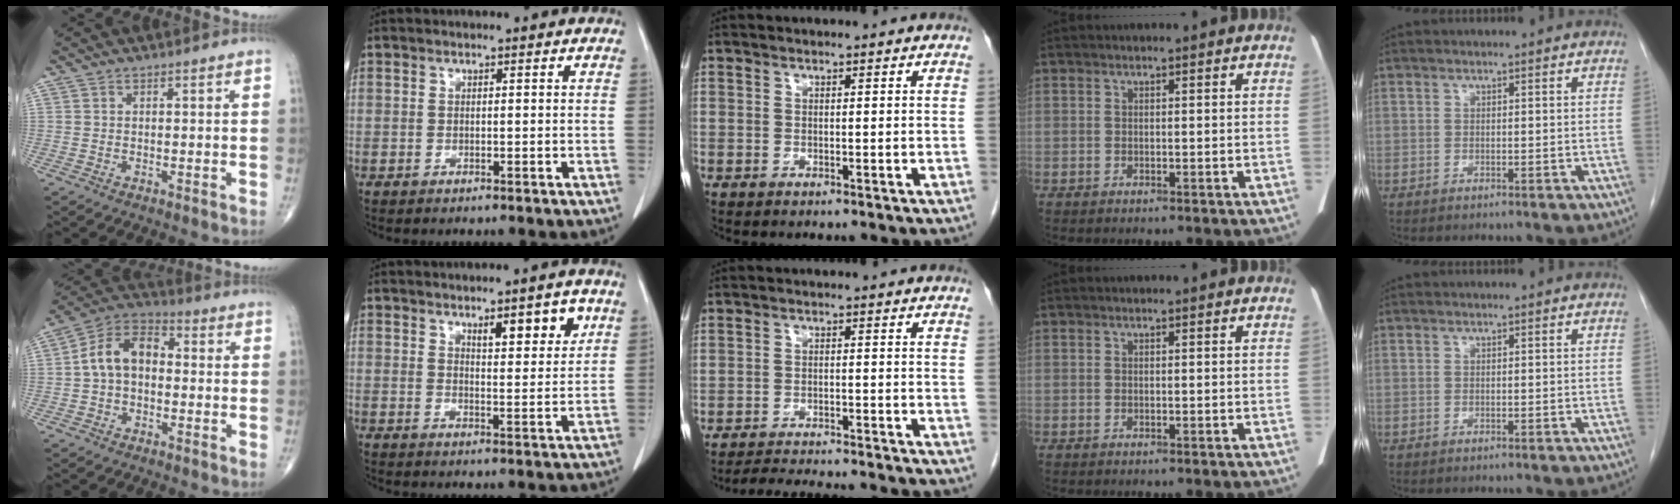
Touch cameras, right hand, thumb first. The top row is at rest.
{"thumb": {"total": 10.5, "force": [-0.1, 7.0, 7.8], "torque": [-0.128, 0.036, -0.017]}, "index": {"total": 5.7, "force": [3.3, 1.3, 4.5], "torque": [-0.065, -0.006, 0.048]}, "middle": {"total": 11.6, "force": [-10.9, 0.7, 4.0], "torque": [-0.053, -0.007, -0.148]}}